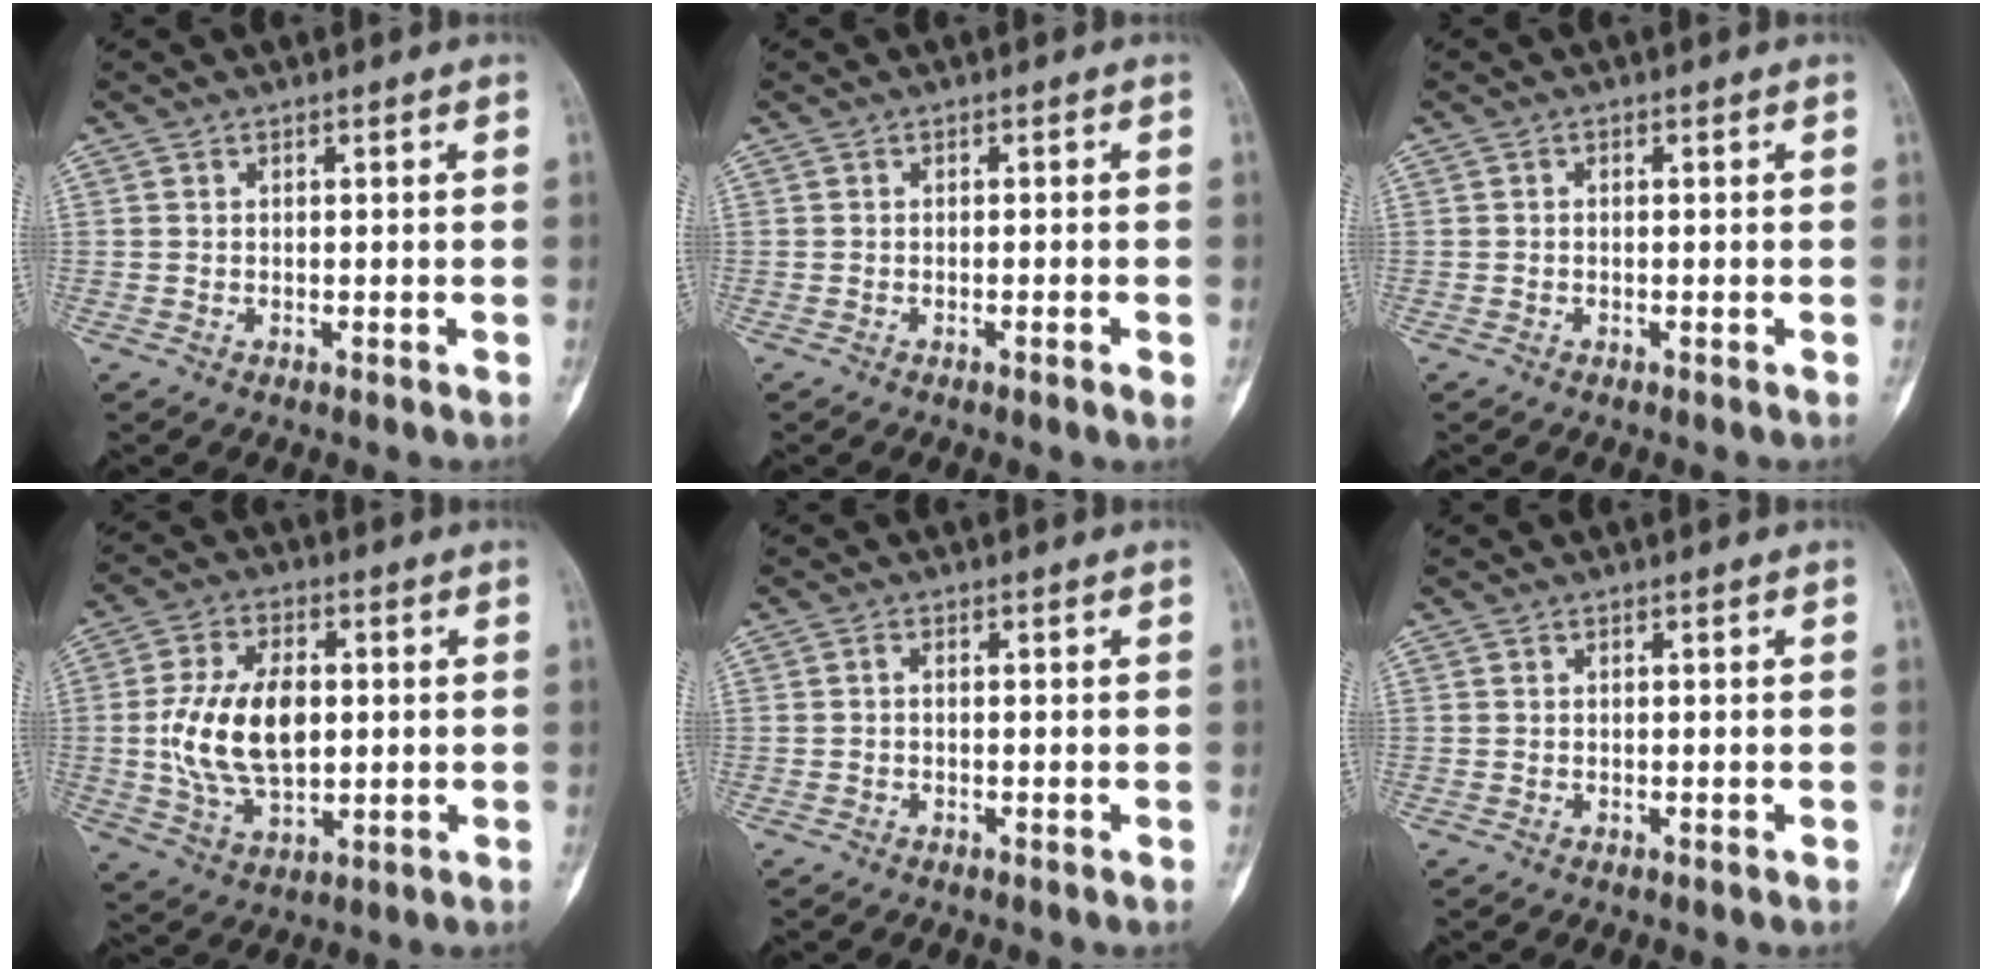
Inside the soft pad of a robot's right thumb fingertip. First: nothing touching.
{"total": 1.4, "force": [-0.6, 0.0, 1.3], "torque": [-0.025, -0.002, -0.005]}
{"total": 0.0}
{"total": 14.5, "force": [0.7, 8.4, 11.8], "torque": [-0.214, 0.002, 0.018]}
{"total": 0.6, "force": [-0.2, 0.2, 0.5], "torque": [-0.009, 0.001, -0.006]}
{"total": 0.0}